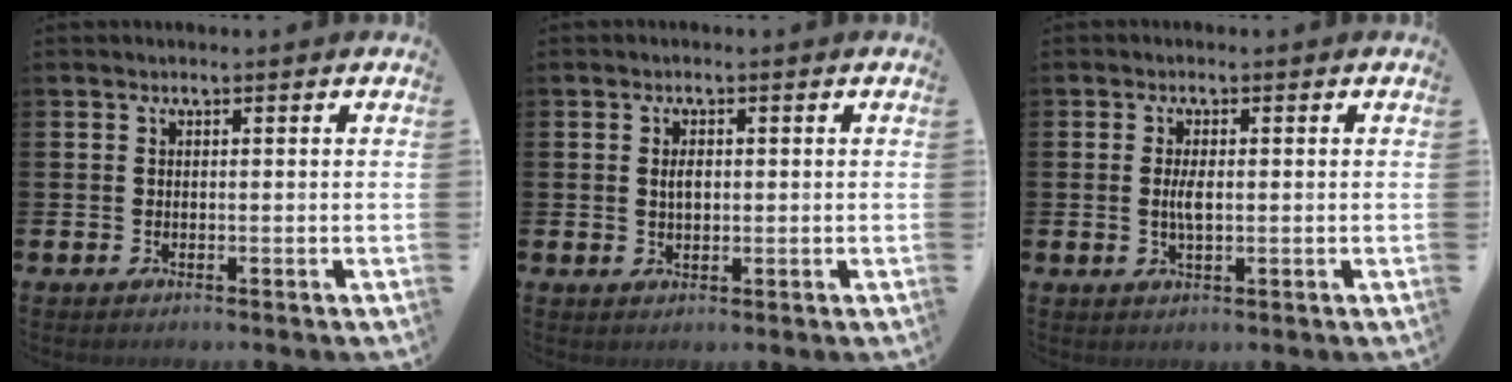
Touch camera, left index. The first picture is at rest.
{"total": 2.0, "force": [0.4, 1.1, 1.6], "torque": [-0.013, -0.001, 0.002]}
{"total": 2.8, "force": [0.2, 1.1, 2.6], "torque": [-0.046, 0.002, 0.001]}